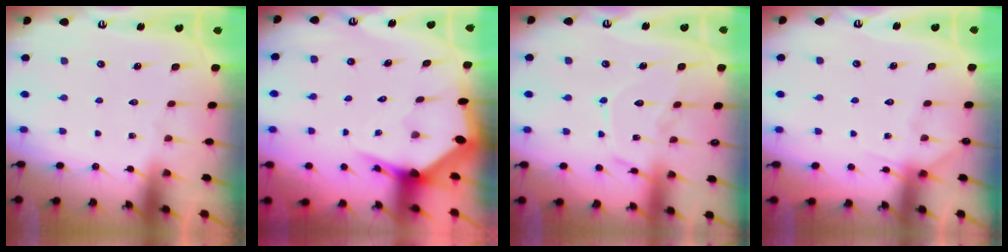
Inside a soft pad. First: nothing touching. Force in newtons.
{"total": 4.4, "press": 4.3, "slide": 0.7}
{"total": 12.0, "press": 12.0, "slide": 0.8}
{"total": 5.5, "press": 5.5, "slide": 0.5}